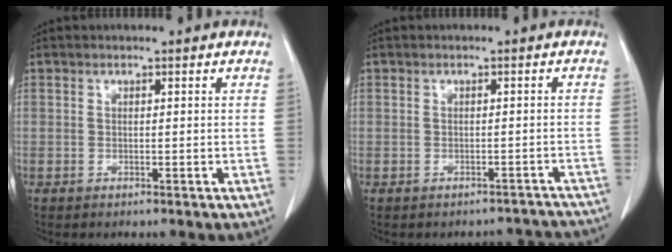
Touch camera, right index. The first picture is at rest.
{"total": 5.7, "force": [-5.3, 2.2, -0.4], "torque": [0.015, 0.026, -0.045]}